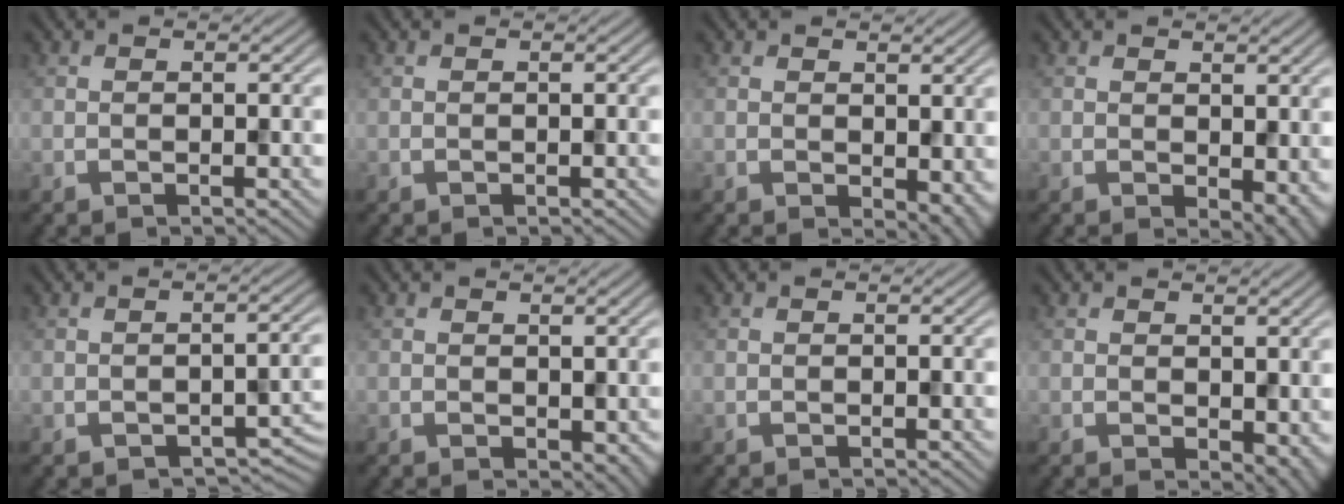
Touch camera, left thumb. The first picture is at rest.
{"total": 0.0}
{"total": 3.8, "force": [0.0, 2.4, 2.9], "torque": [-0.043, -0.014, 0.005]}
{"total": 4.4, "force": [-0.3, 2.7, 3.5], "torque": [-0.050, -0.015, 0.004]}
{"total": 3.2, "force": [-1.8, 1.5, 2.2], "torque": [-0.030, -0.006, -0.019]}
{"total": 1.4, "force": [0.3, 1.0, 1.0], "torque": [-0.015, -0.005, 0.010]}
{"total": 0.0}
{"total": 3.4, "force": [0.1, 2.2, 2.6], "torque": [-0.036, -0.012, 0.008]}